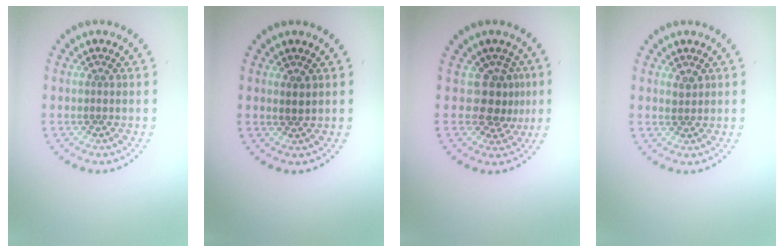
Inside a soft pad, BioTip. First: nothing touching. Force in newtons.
{"total": 1.0, "press": 0.9, "slide": 0.4}
{"total": 2.9, "press": 2.1, "slide": 2.0}
{"total": 0.9, "press": 0.8, "slide": 0.4}